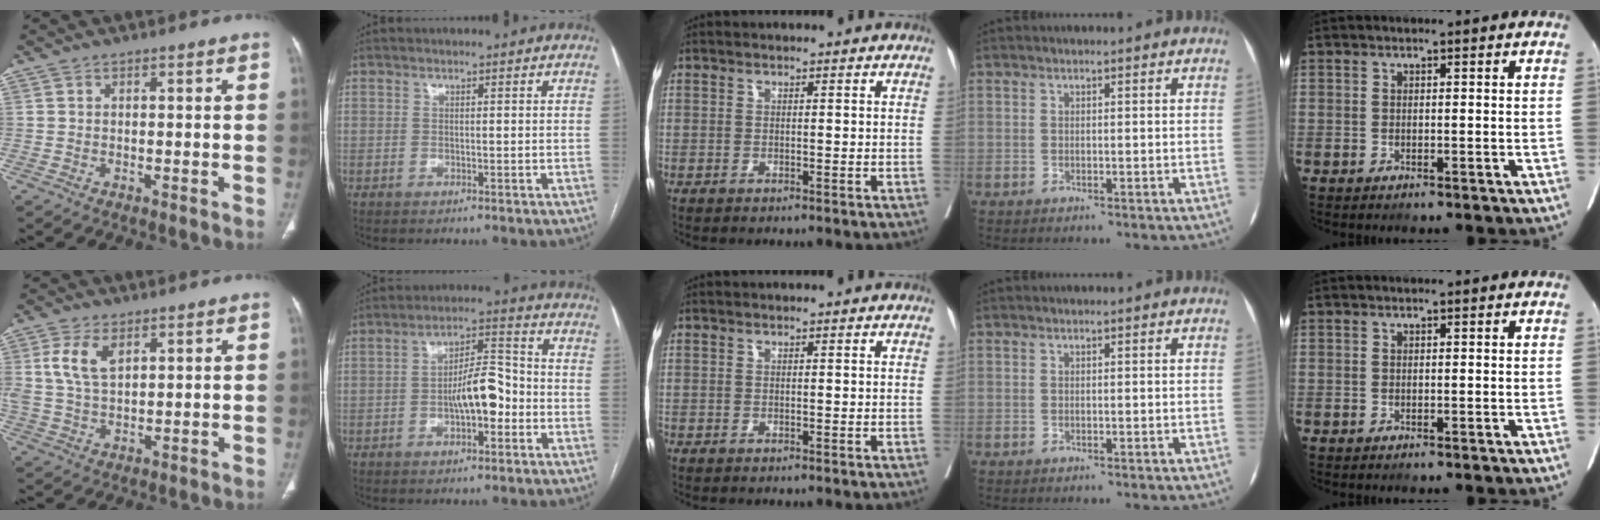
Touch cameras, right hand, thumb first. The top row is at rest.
{"thumb": {"total": 6.9, "force": [2.8, 3.7, 5.2], "torque": [-0.109, -0.005, 0.059]}, "index": {"total": 7.9, "force": [-2.1, 2.7, 7.2], "torque": [-0.123, 0.022, -0.034]}}